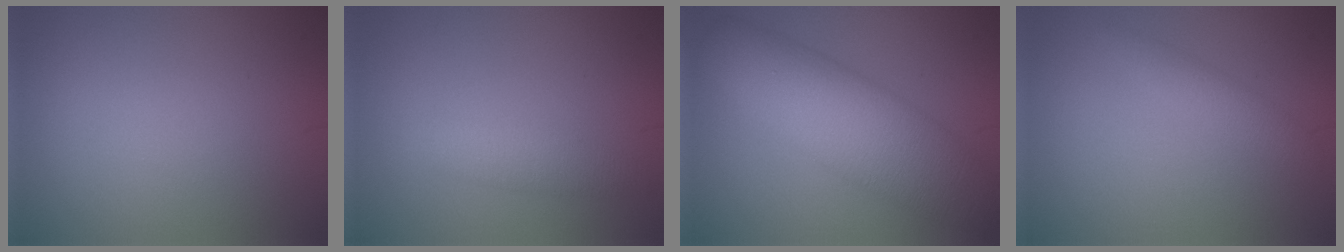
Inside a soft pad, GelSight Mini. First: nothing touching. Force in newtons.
{"total": 2.4, "press": 2.4, "slide": 0.2}
{"total": 9.2, "press": 9.2, "slide": 0.4}
{"total": 1.7, "press": 1.7, "slide": 0.1}